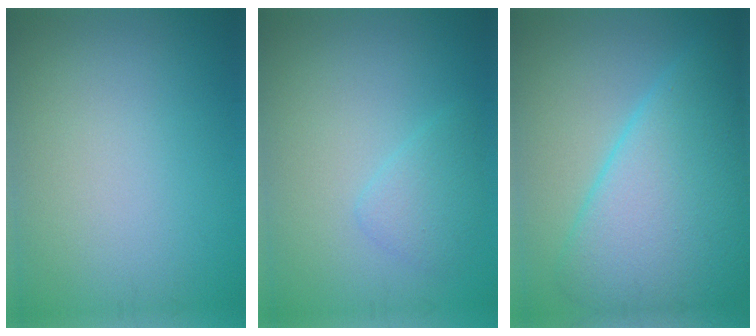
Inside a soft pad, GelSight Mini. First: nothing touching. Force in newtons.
{"total": 2.0, "press": 2.0, "slide": 0.1}
{"total": 10.1, "press": 10.1, "slide": 0.5}